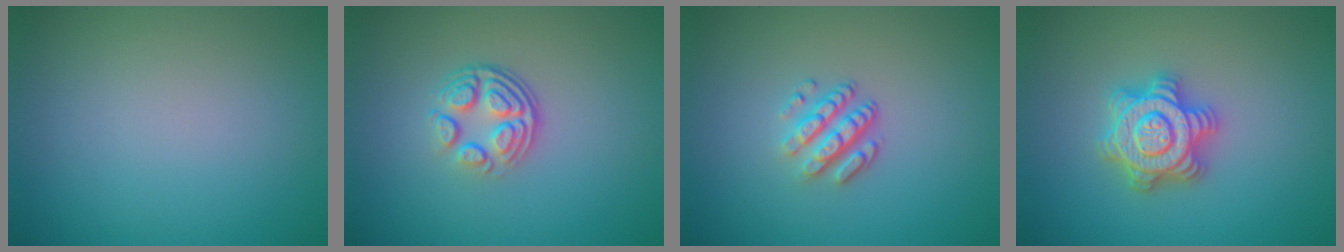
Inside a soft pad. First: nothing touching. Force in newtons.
{"total": 4.0, "press": 2.8, "slide": 2.9}
{"total": 3.3, "press": 2.3, "slide": 2.3}
{"total": 4.9, "press": 4.8, "slide": 0.7}